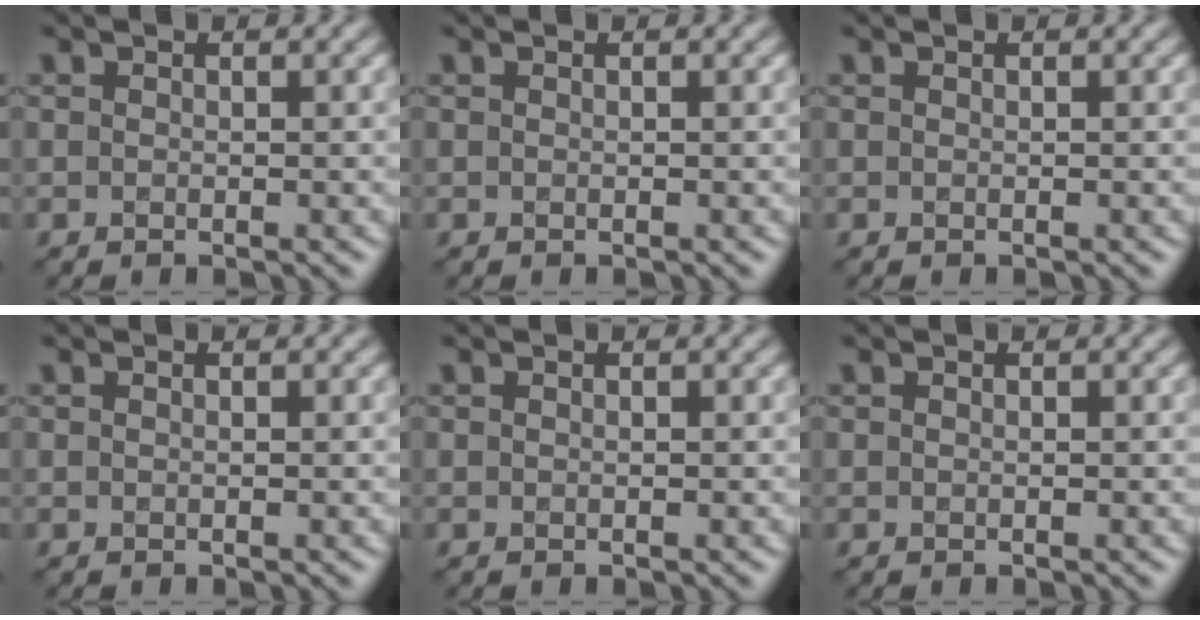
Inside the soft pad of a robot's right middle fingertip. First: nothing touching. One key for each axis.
{"total": 0.0}
{"total": 0.0}
{"total": 0.0}
{"total": 0.0}
{"total": 0.0}